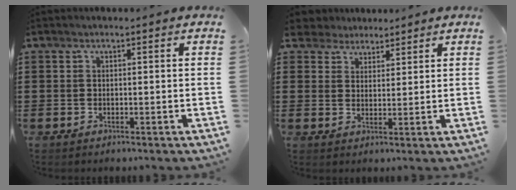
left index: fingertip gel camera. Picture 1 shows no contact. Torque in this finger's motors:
{"motor_torque": [1.23, -0.91, 0.19, 0.08]}